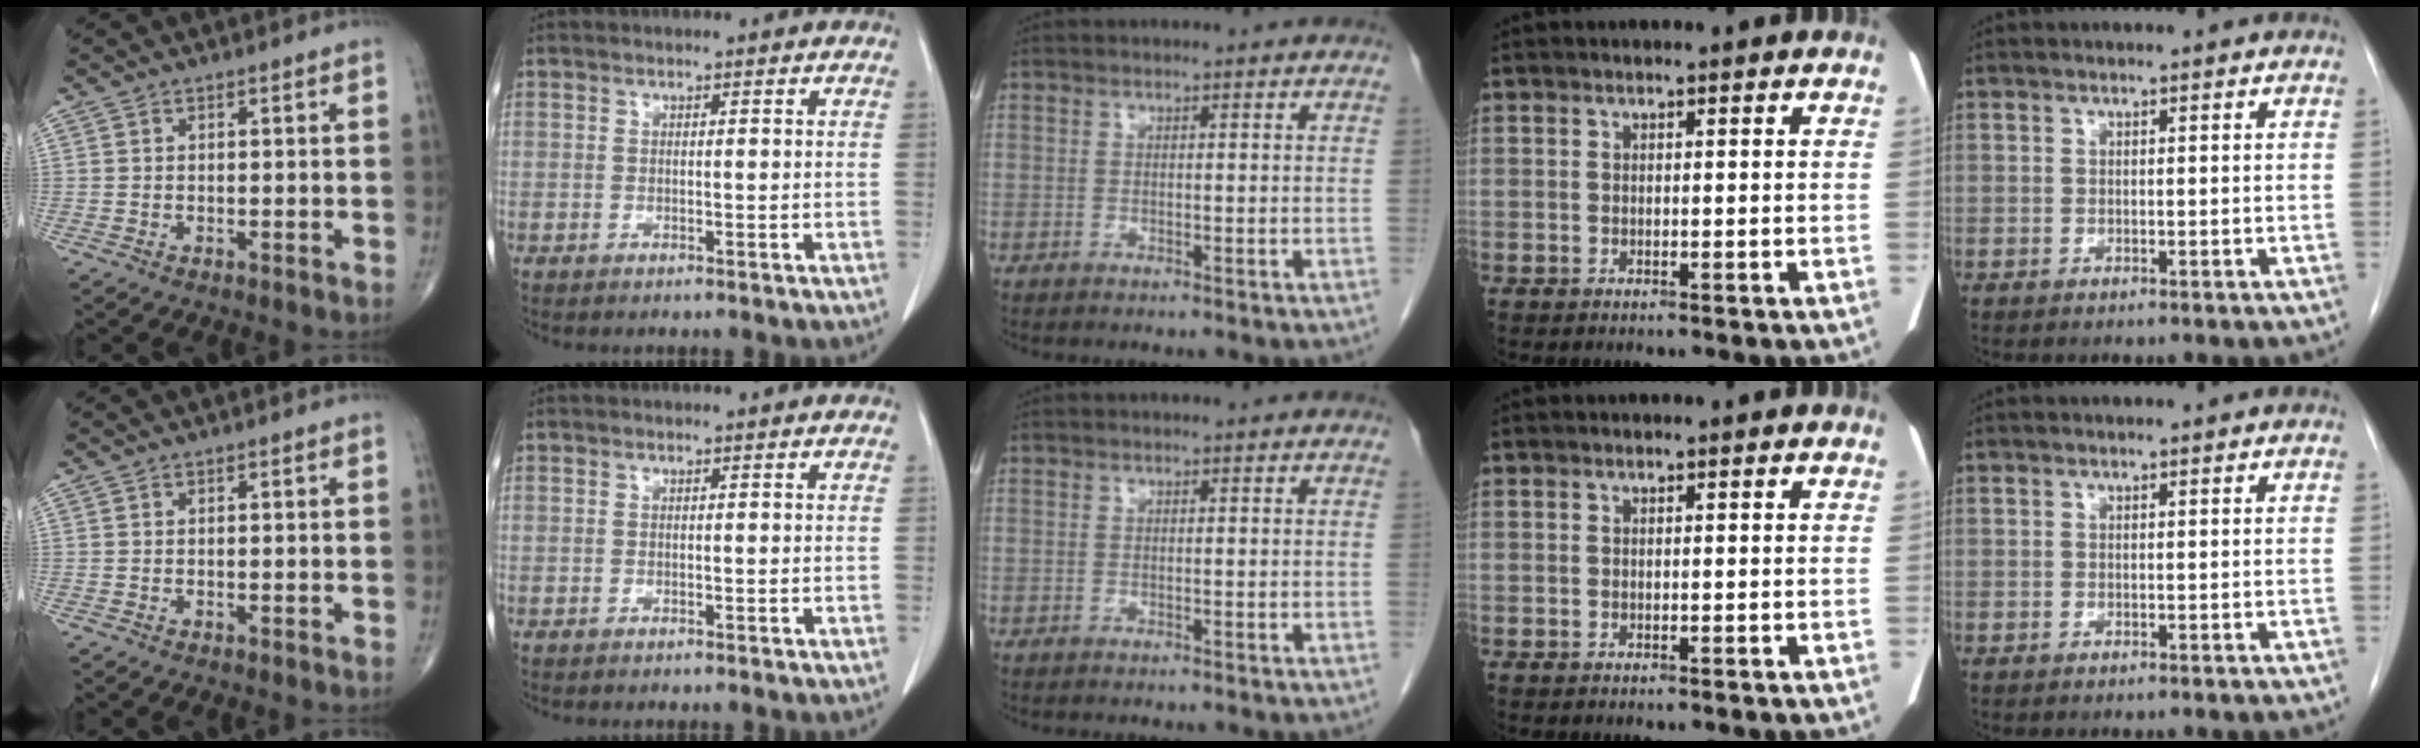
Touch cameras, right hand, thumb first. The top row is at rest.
{}